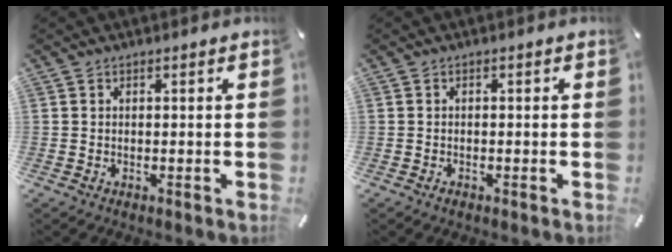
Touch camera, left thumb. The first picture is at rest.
{"total": 0.9, "force": [-0.6, 0.5, 0.5], "torque": [-0.011, 0.000, -0.012]}